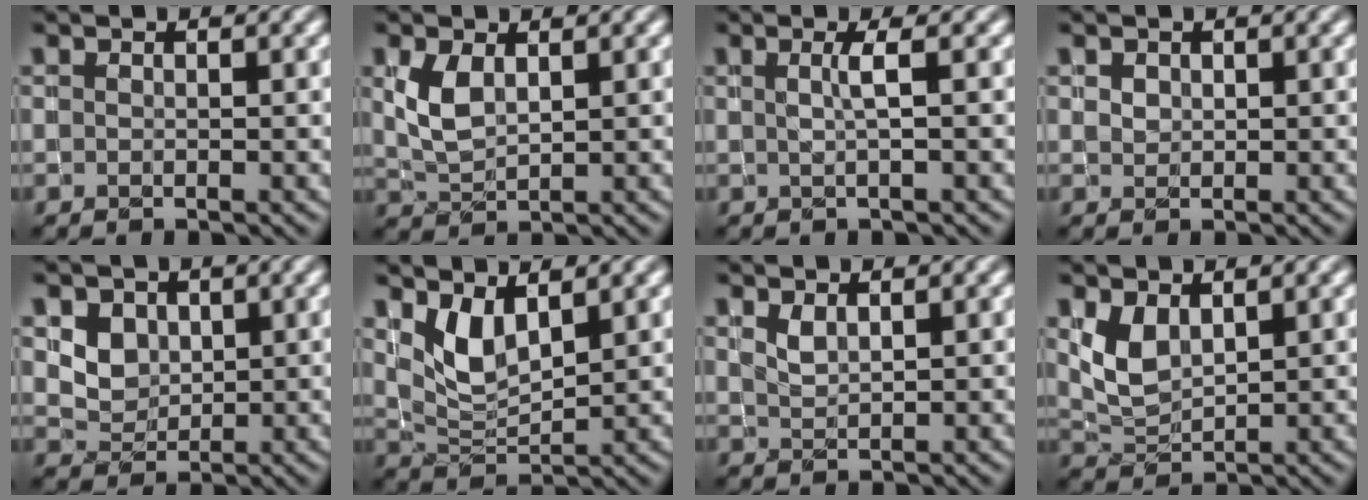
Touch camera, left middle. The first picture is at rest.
{"total": 3.0, "force": [0.8, 1.7, 2.3], "torque": [-0.060, 0.001, 0.023]}
{"total": 1.6, "force": [-0.1, 0.3, 1.6], "torque": [-0.027, -0.002, -0.005]}
{"total": 0.5, "force": [0.3, 0.5, 0.1], "torque": [-0.003, -0.001, 0.010]}
{"total": 2.7, "force": [1.0, 2.2, 1.1], "torque": [-0.031, -0.014, 0.031]}
{"total": 3.7, "force": [1.7, 1.7, 2.8], "torque": [-0.066, -0.010, 0.040]}
{"total": 0.9, "force": [0.6, 0.3, 0.6], "torque": [-0.017, -0.003, 0.017]}
{"total": 2.7, "force": [1.1, 1.6, 2.0], "torque": [-0.046, -0.005, 0.030]}